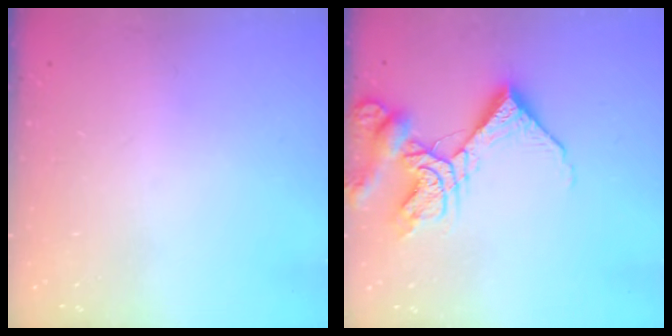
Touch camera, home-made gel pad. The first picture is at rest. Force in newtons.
{"total": 13.4, "press": 13.3, "slide": 1.7}